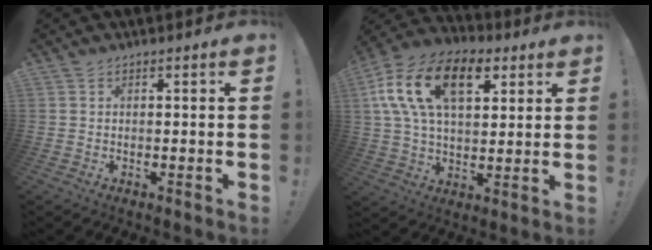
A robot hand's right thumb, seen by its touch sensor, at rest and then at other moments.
{"total": 20.0, "force": [7.9, 11.9, 14.0], "torque": [-0.252, -0.016, 0.139]}